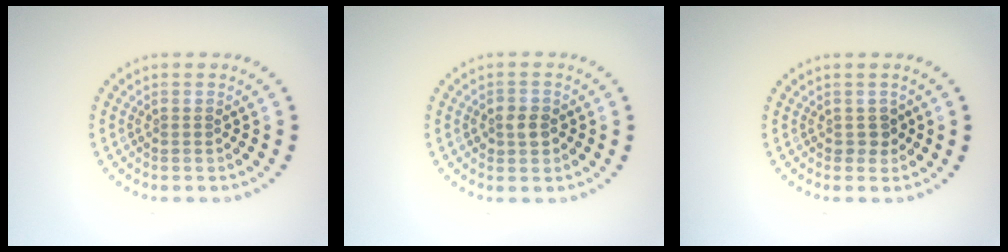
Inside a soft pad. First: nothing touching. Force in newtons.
{"total": 1.9, "press": 1.8, "slide": 0.5}
{"total": 1.1, "press": 1.0, "slide": 0.5}